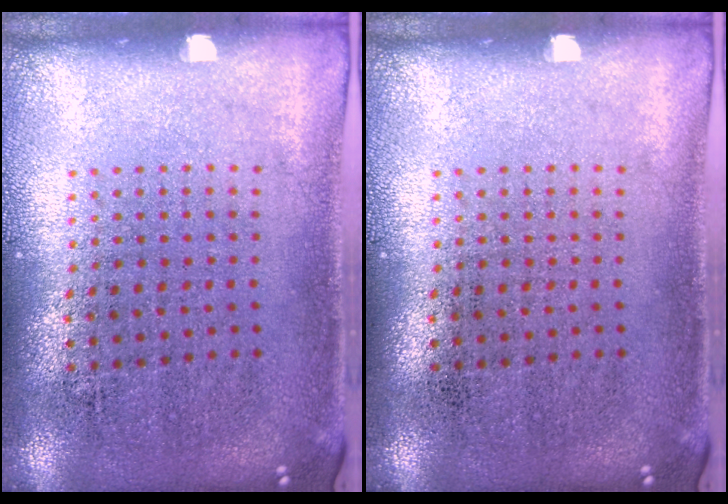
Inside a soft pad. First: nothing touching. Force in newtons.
{"total": 0.0}